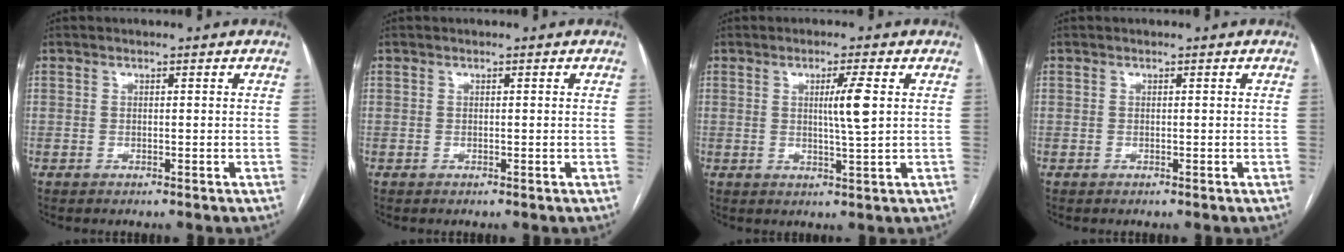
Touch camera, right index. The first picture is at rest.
{"total": 0.0}
{"total": 4.5, "force": [0.9, -0.5, 4.4], "torque": [-0.075, -0.005, 0.015]}
{"total": 0.0}